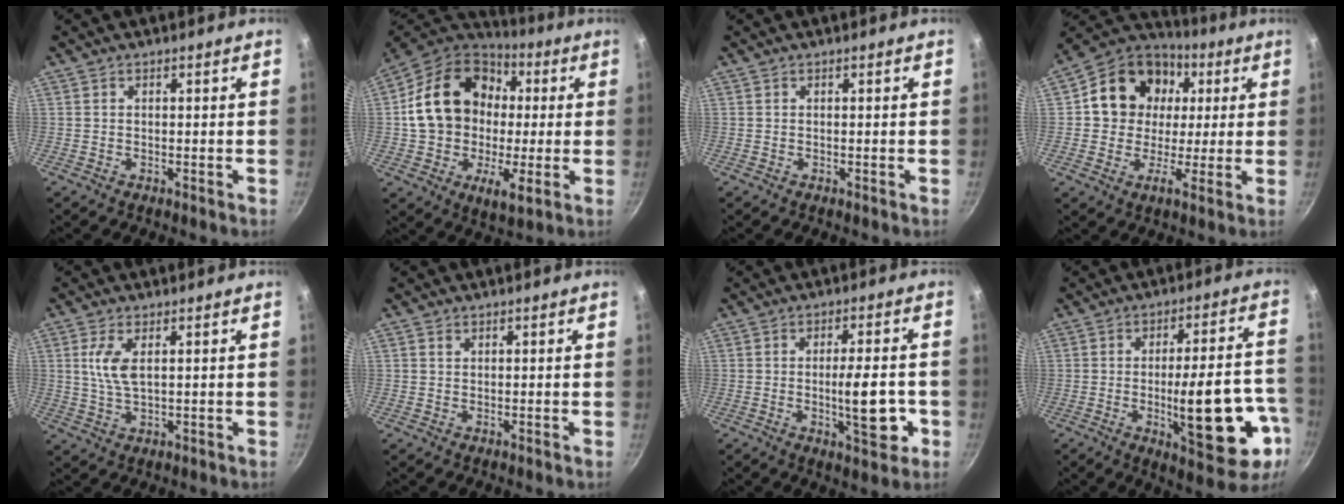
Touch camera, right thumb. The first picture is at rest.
{"total": 22.7, "force": [2.7, 16.6, 15.3], "torque": [-0.241, 0.017, 0.035]}
{"total": 0.0}
{"total": 15.5, "force": [3.5, 13.2, 7.4], "torque": [-0.100, 0.012, 0.040]}
{"total": 5.6, "force": [1.4, 2.3, 4.8], "torque": [-0.099, -0.005, 0.030]}
{"total": 0.8, "force": [0.4, 0.7, 0.3], "torque": [-0.004, 0.001, 0.005]}
{"total": 9.9, "force": [-2.2, 3.2, 9.1], "torque": [-0.112, 0.005, -0.029]}
{"total": 19.1, "force": [-5.4, 6.3, 17.2], "torque": [-0.219, 0.022, -0.063]}